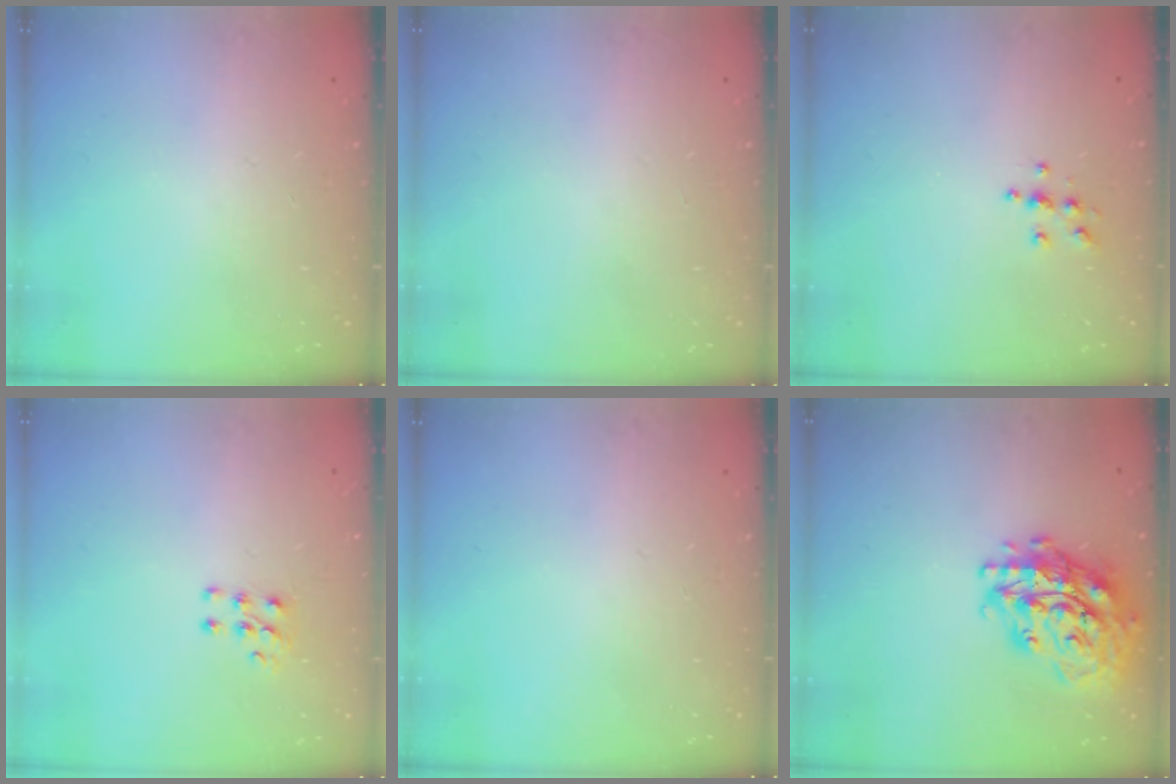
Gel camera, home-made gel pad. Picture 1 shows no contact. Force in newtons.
{"total": 0.0}
{"total": 5.5, "press": 5.5, "slide": 0.4}
{"total": 5.5, "press": 5.4, "slide": 1.1}
{"total": 0.0}
{"total": 21.0, "press": 20.9, "slide": 2.7}